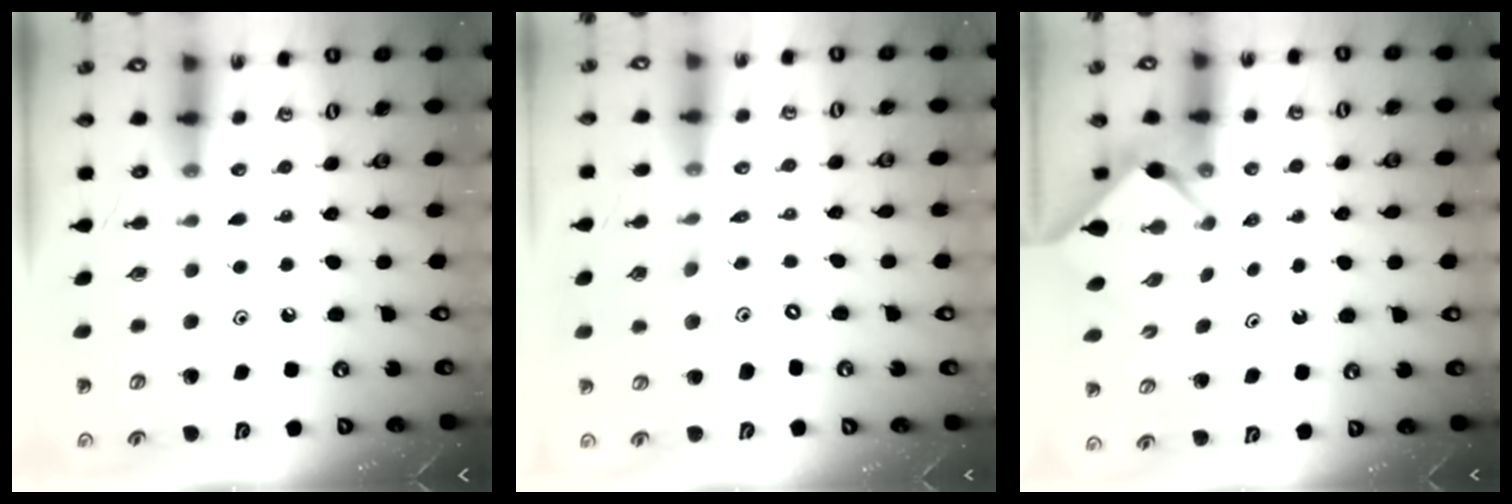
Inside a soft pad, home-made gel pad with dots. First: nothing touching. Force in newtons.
{"total": 8.3, "press": 8.2, "slide": 0.7}
{"total": 3.0, "press": 2.9, "slide": 0.4}